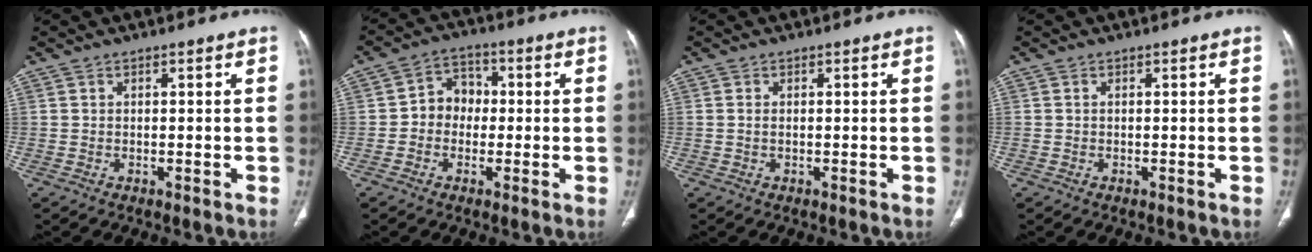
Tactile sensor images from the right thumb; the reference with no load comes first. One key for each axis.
{"total": 6.2, "fx": -0.5, "fy": 5.4, "fz": 3.2, "tx": -0.022, "ty": 0.023, "tz": -0.022}
{"total": 0.7, "fx": 0.0, "fy": 0.4, "fz": 0.6, "tx": -0.016, "ty": 0.000, "tz": 0.000}
{"total": 0.0}